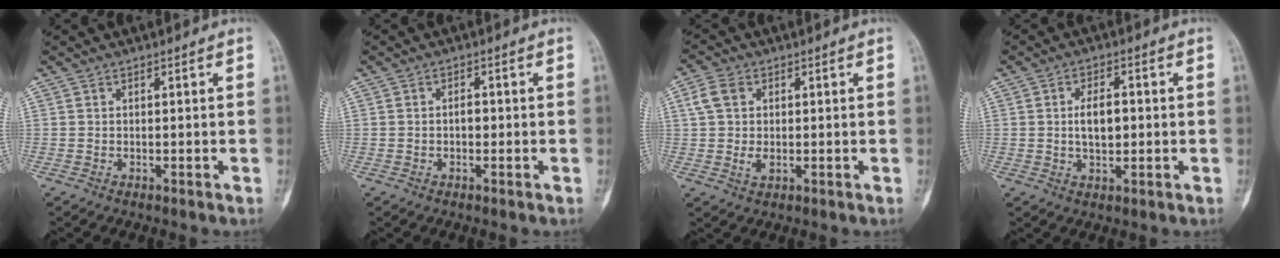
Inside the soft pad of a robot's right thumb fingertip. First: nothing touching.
{"total": 2.0, "force": [-0.2, 1.2, 1.6], "torque": [-0.019, 0.004, -0.005]}
{"total": 6.2, "force": [0.8, 4.3, 4.3], "torque": [-0.083, 0.004, 0.018]}
{"total": 6.1, "force": [0.3, 3.2, 5.2], "torque": [-0.084, 0.002, 0.004]}